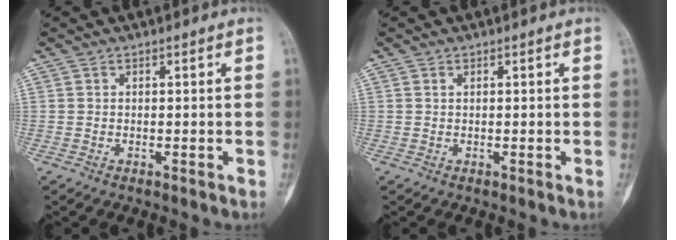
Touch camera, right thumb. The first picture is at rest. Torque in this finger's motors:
{"motor_torque": [-0.24, -0.15, 0.16, -0.09, 0.02]}